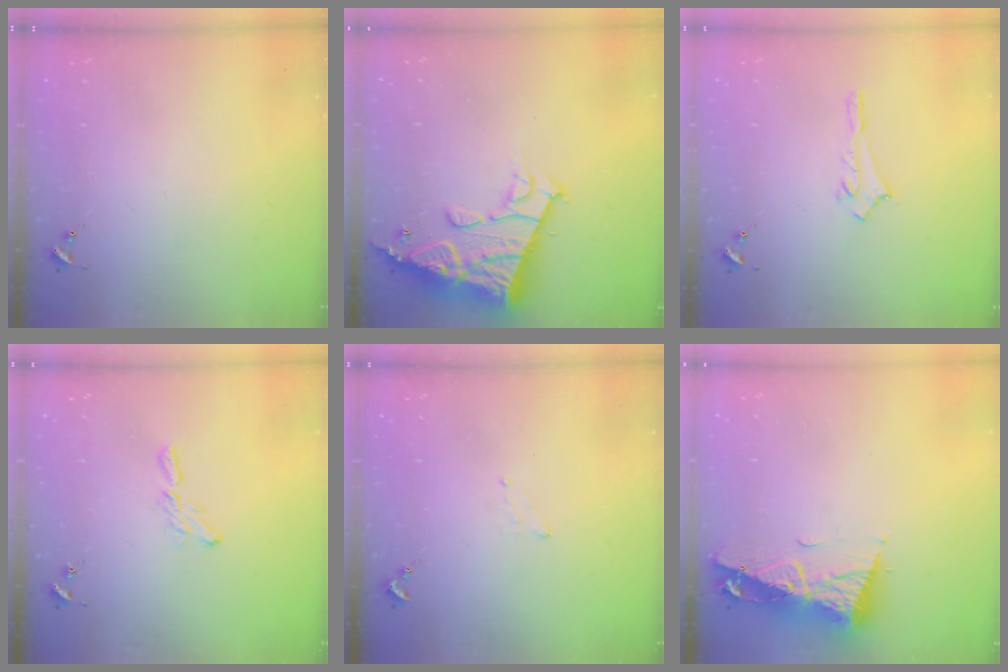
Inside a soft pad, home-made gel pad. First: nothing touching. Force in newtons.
{"total": 16.0, "press": 15.9, "slide": 1.8}
{"total": 2.9, "press": 2.9, "slide": 0.2}
{"total": 5.6, "press": 5.6, "slide": 0.2}
{"total": 3.8, "press": 3.8, "slide": 0.5}
{"total": 11.0, "press": 10.9, "slide": 1.3}